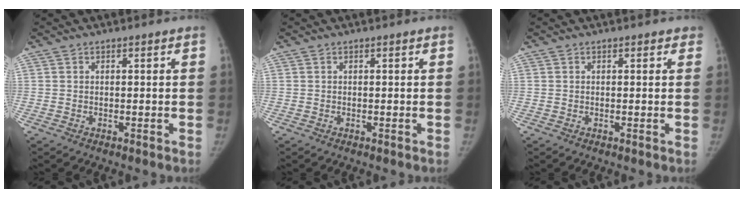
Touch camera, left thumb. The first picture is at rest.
{"total": 0.0}
{"total": 0.9, "force": [0.6, 0.6, 0.3], "torque": [0.007, -0.001, 0.001]}